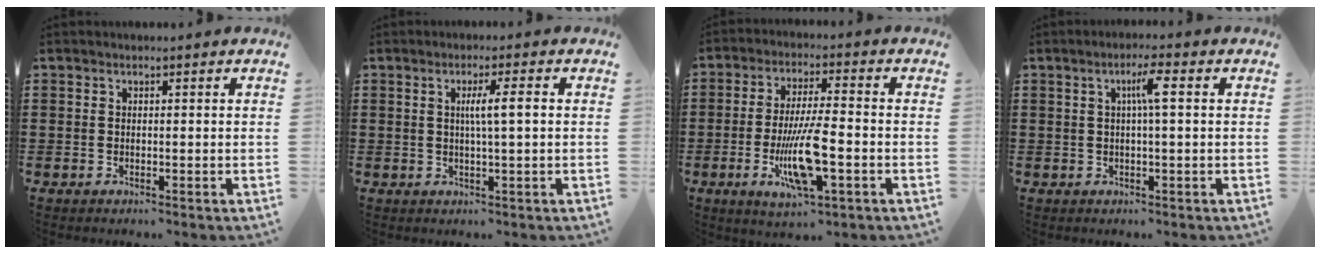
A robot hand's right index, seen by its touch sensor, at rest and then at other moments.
{"total": 3.9, "force": [0.4, 0.0, 3.8], "torque": [-0.071, 0.000, 0.002]}
{"total": 10.4, "force": [-3.2, 2.4, 9.6], "torque": [-0.194, -0.013, -0.060]}
{"total": 3.7, "force": [0.6, 0.1, 3.7], "torque": [-0.071, 0.003, 0.005]}